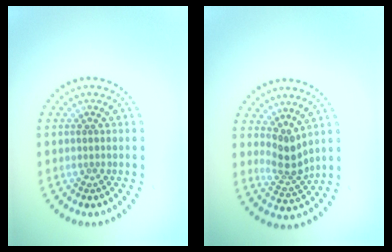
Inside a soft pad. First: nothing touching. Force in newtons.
{"total": 2.6, "press": 1.8, "slide": 1.8}